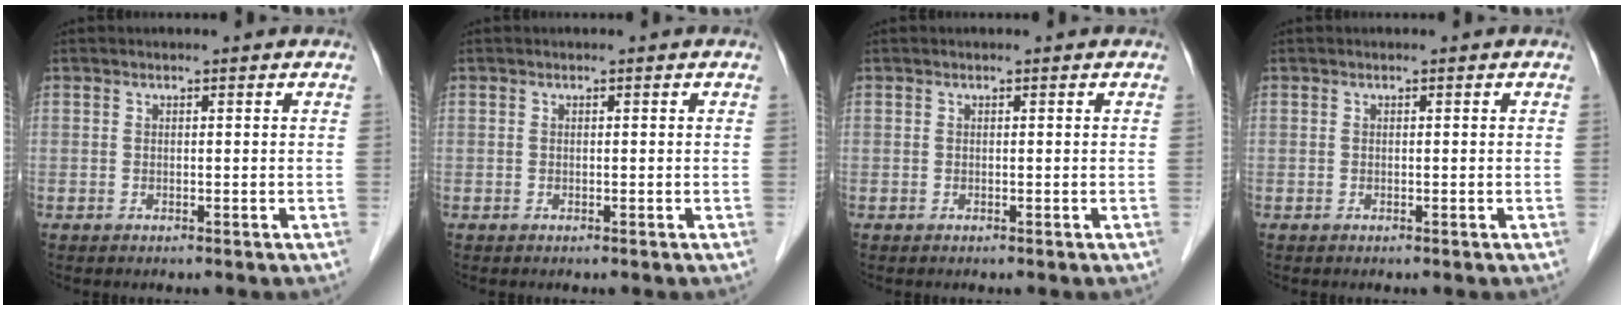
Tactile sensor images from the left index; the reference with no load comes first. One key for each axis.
{"total": 0.0}
{"total": 0.0}
{"total": 0.0}